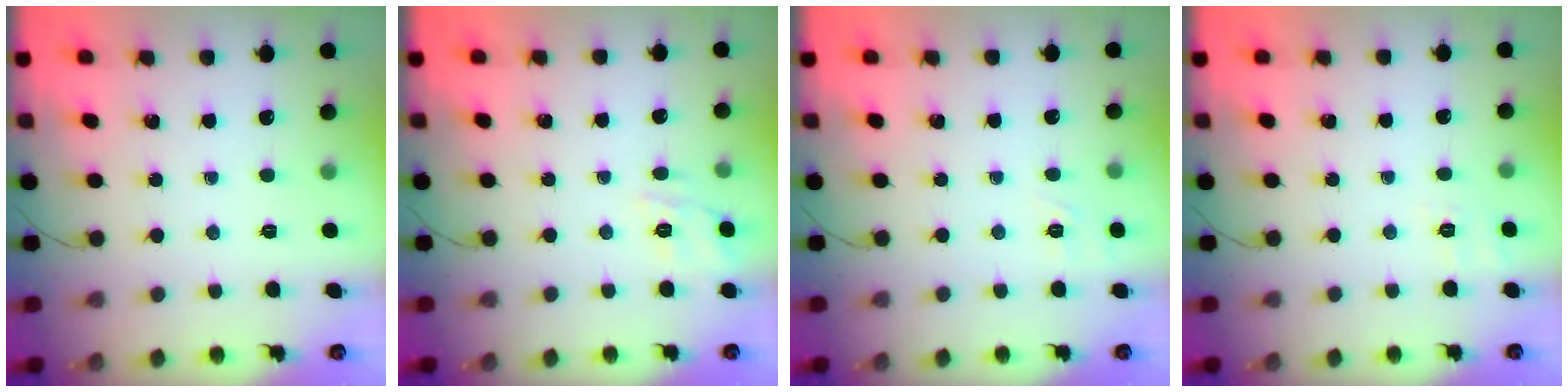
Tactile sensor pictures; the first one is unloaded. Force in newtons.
{"total": 8.7, "press": 8.6, "slide": 1.5}
{"total": 1.7, "press": 0.3, "slide": 1.6}
{"total": 1.9, "press": 0.6, "slide": 1.9}